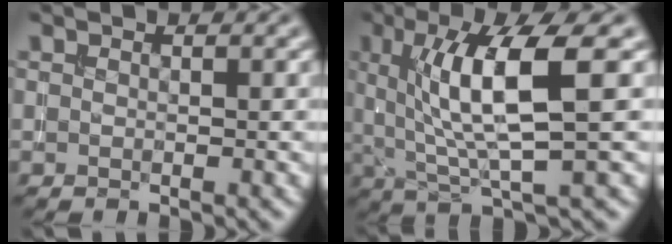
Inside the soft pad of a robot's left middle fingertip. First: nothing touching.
{"total": 8.3, "force": [1.8, 1.9, 7.8], "torque": [-0.132, -0.006, 0.033]}